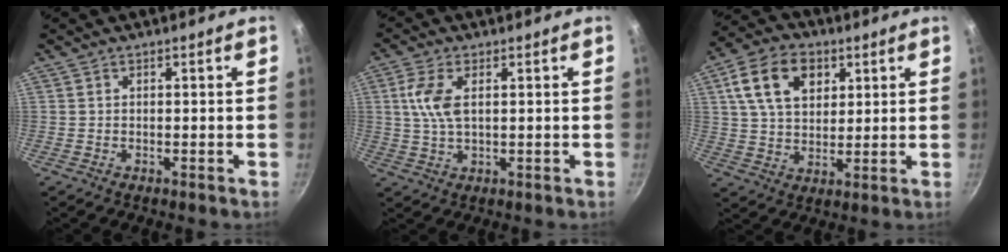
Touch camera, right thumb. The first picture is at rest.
{"total": 6.6, "force": [1.5, 3.2, 5.5], "torque": [-0.117, 0.005, 0.030]}
{"total": 13.2, "force": [4.8, 8.9, 8.5], "torque": [-0.131, -0.002, 0.080]}